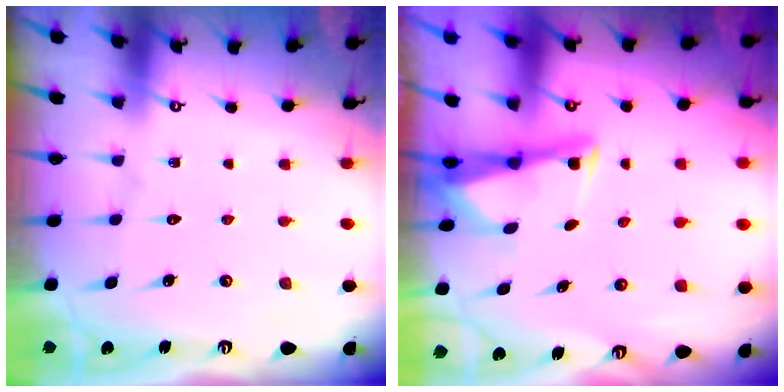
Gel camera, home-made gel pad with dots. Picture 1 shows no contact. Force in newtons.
{"total": 2.5, "press": 2.5, "slide": 0.3}